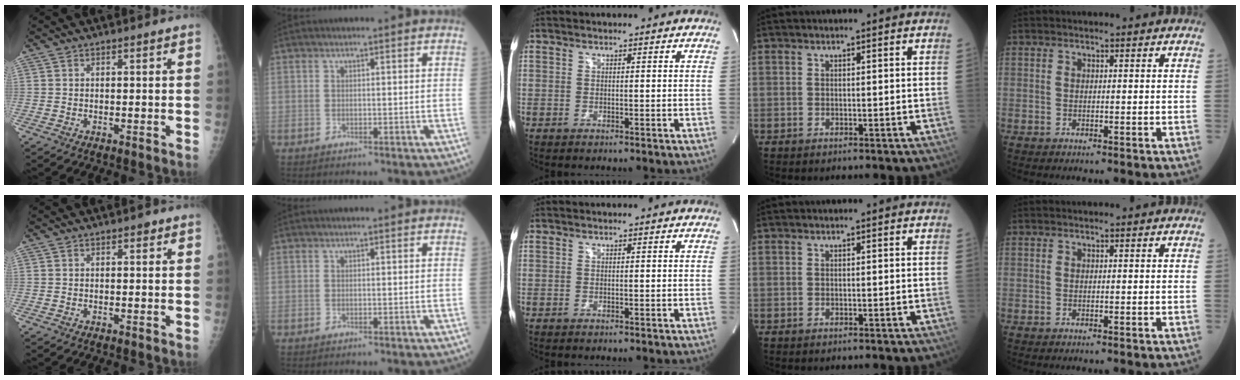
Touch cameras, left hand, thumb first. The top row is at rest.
{"thumb": {"total": 0.8, "force": [0.4, 0.5, 0.5], "torque": [0.000, 0.001, 0.001]}}